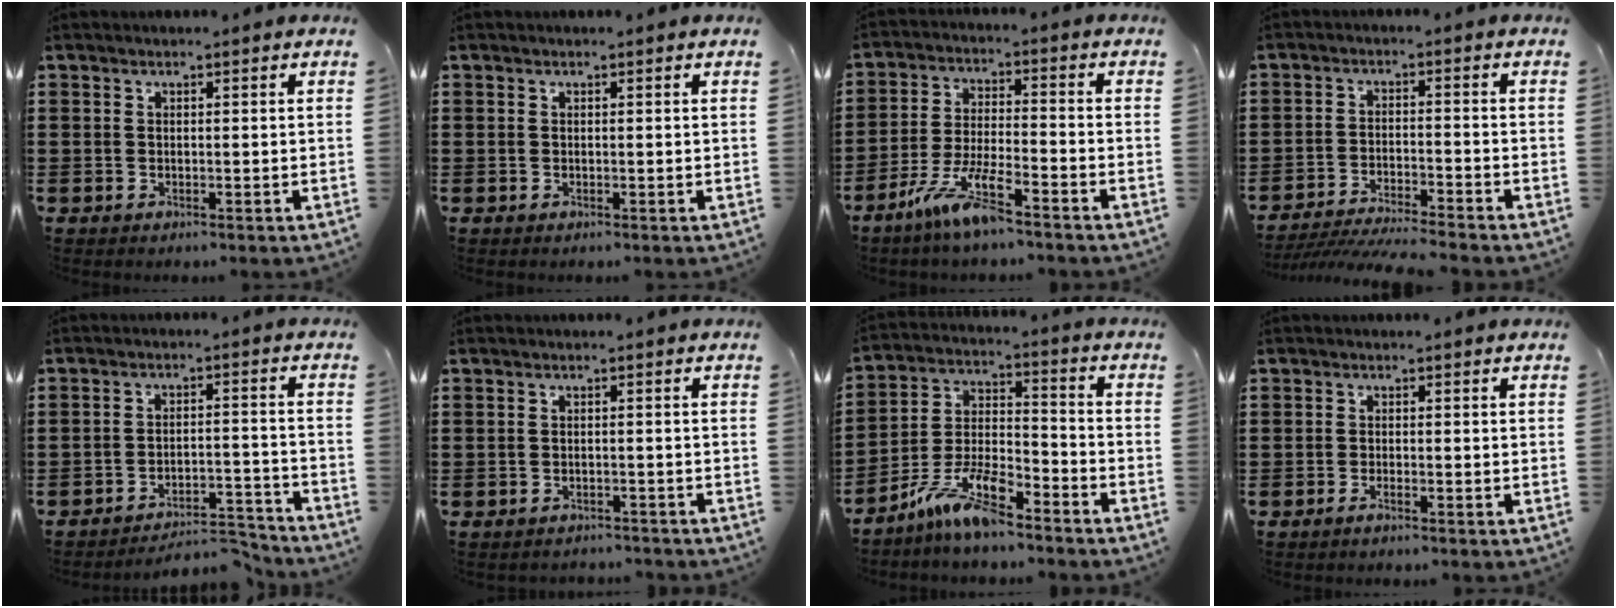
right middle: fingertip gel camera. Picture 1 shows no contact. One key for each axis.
{"total": 0.0}
{"total": 8.3, "fx": -5.9, "fy": 0.8, "fz": 5.8, "tx": -0.129, "ty": -0.011, "tz": -0.114}
{"total": 3.9, "fx": -3.7, "fy": -0.2, "fz": 1.2, "tx": -0.024, "ty": -0.006, "tz": -0.076}
{"total": 4.7, "fx": -4.4, "fy": 0.4, "fz": 1.4, "tx": -0.030, "ty": 0.000, "tz": -0.090}
{"total": 0.7, "fx": -0.6, "fy": 0.1, "fz": 0.1, "tx": -0.005, "ty": 0.002, "tz": -0.014}
{"total": 10.0, "fx": -7.7, "fy": 2.3, "fz": 5.9, "tx": -0.124, "ty": 0.010, "tz": -0.149}
{"total": 0.9, "fx": -0.6, "fy": 0.0, "fz": 0.6, "tx": -0.011, "ty": -0.004, "tz": -0.011}